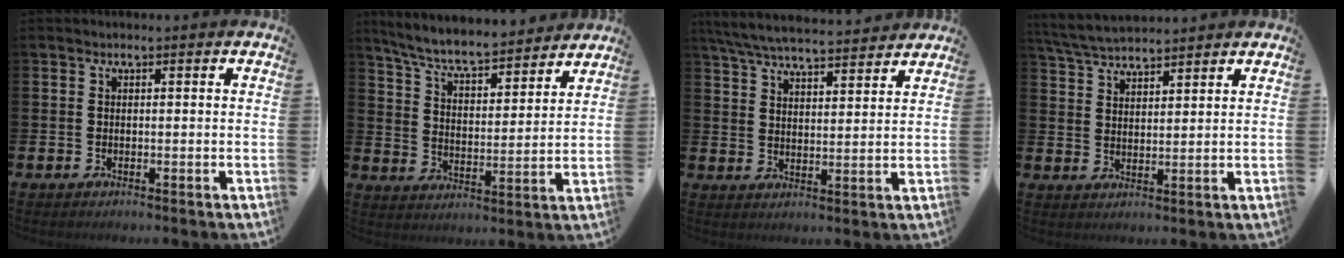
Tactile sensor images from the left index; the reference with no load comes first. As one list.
[{"total": 7.3, "force": [6.8, 1.0, 2.3], "torque": [-0.080, -0.048, 0.117]}, {"total": 6.7, "force": [6.4, 0.7, 1.8], "torque": [-0.063, -0.033, 0.116]}, {"total": 4.6, "force": [4.5, 0.5, 0.9], "torque": [-0.037, -0.019, 0.082]}]